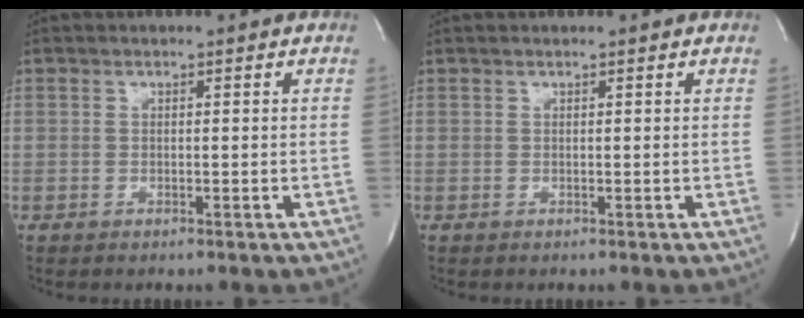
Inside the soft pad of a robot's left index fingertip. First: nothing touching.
{"total": 0.8, "force": [0.7, 0.0, 0.3], "torque": [-0.010, 0.005, 0.010]}